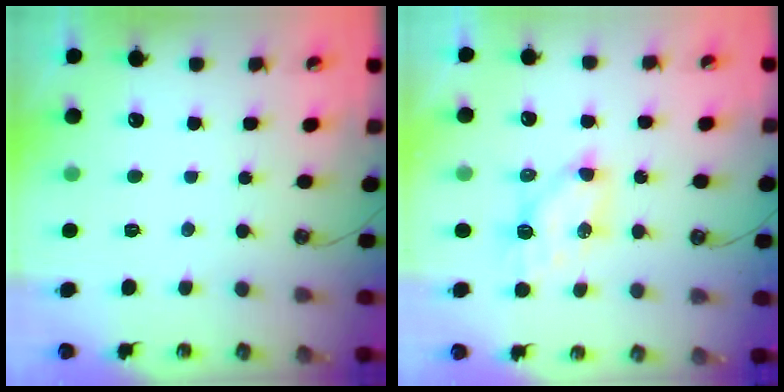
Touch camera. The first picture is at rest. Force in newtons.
{"total": 6.7, "press": 6.7, "slide": 0.7}